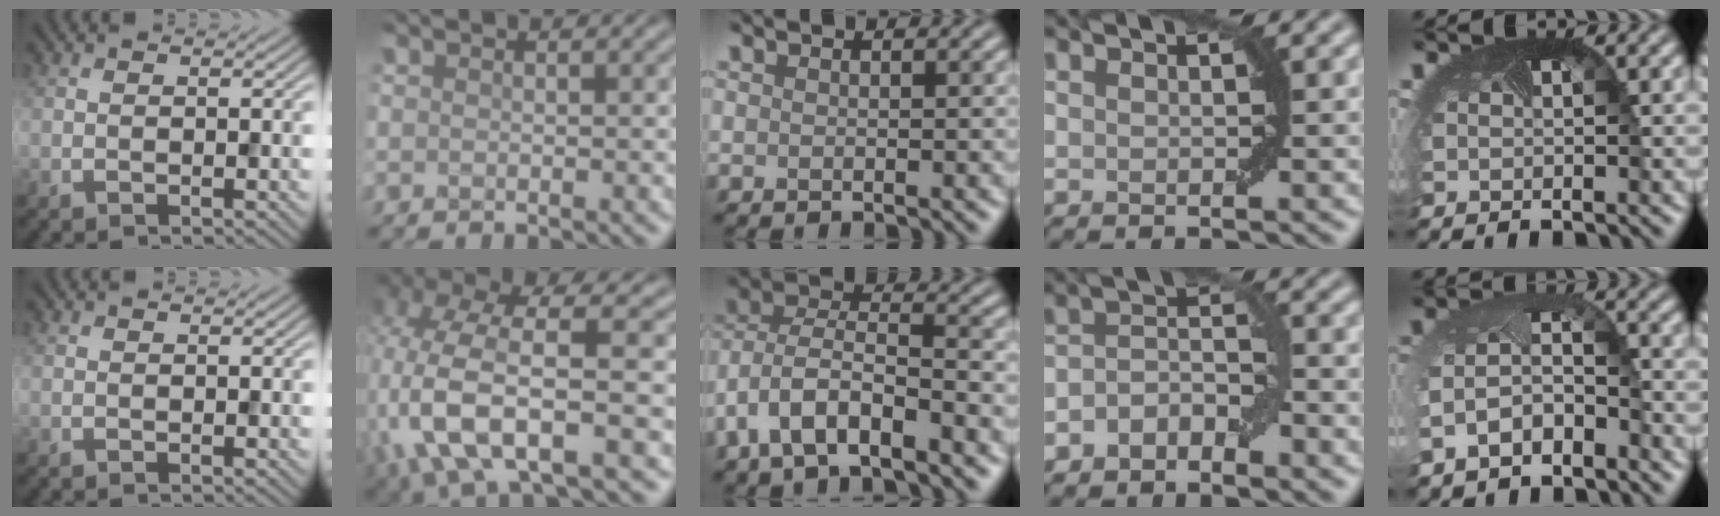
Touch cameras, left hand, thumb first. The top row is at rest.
{"index": {"total": 9.0, "force": [-2.5, 3.7, 7.8], "torque": [-0.168, 0.007, -0.052]}, "middle": {"total": 7.2, "force": [-4.0, 3.0, 5.2], "torque": [-0.093, 0.009, -0.082]}, "ring": {"total": 2.8, "force": [-1.8, 1.4, 1.5], "torque": [-0.029, 0.014, -0.036]}, "little": {"total": 3.6, "force": [-2.3, 1.8, 2.1], "torque": [-0.066, -0.007, -0.052]}}